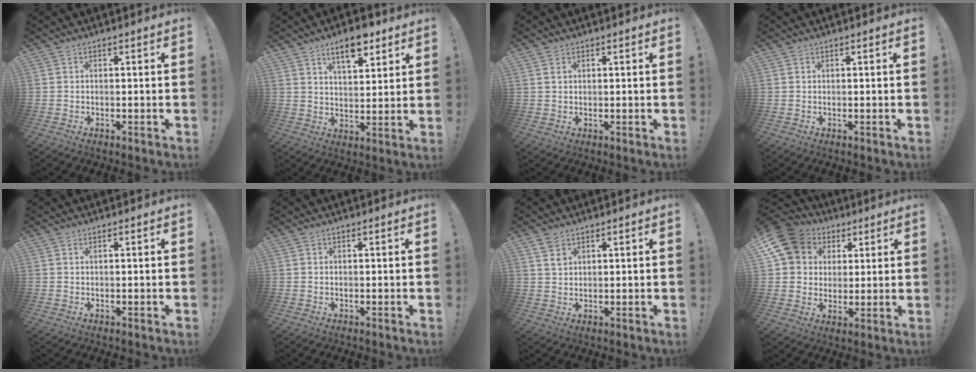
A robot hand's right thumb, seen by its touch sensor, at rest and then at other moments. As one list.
[{"total": 9.6, "force": [6.5, 3.7, 6.1], "torque": [-0.083, -0.031, 0.114]}, {"total": 1.2, "force": [0.6, 0.8, 0.6], "torque": [-0.008, 0.000, 0.010]}, {"total": 0.0}, {"total": 0.0}, {"total": 0.0}, {"total": 2.7, "force": [1.9, 1.4, 1.3], "torque": [-0.016, -0.011, 0.034]}, {"total": 13.2, "force": [5.4, 10.8, 5.4], "torque": [-0.091, -0.026, 0.110]}]